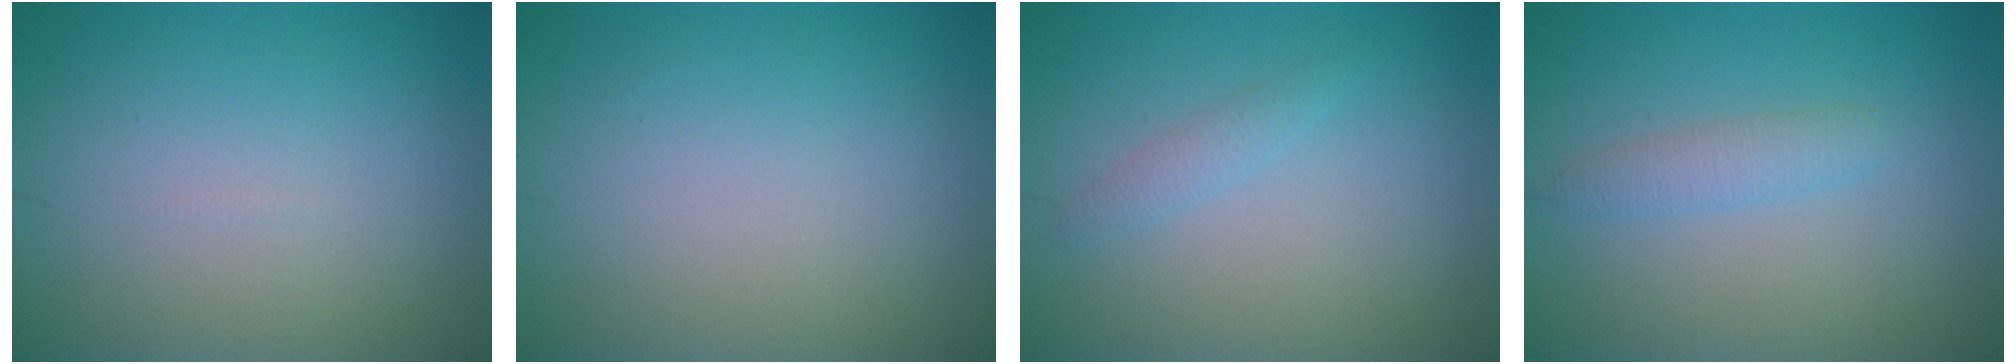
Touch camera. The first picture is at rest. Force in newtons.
{"total": 0.0}
{"total": 1.1, "press": 1.1, "slide": 0.1}
{"total": 1.7, "press": 1.7, "slide": 0.1}